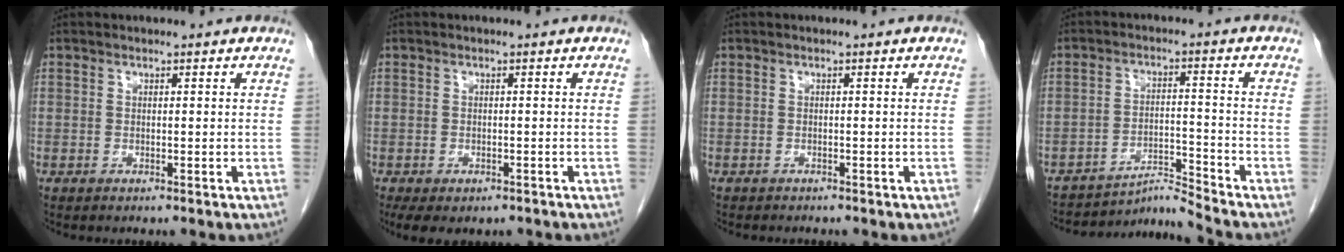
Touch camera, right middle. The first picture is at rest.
{"total": 6.2, "force": [-4.5, 3.0, 3.1], "torque": [-0.044, -0.008, -0.061]}
{"total": 2.3, "force": [-1.9, 0.8, 0.9], "torque": [-0.021, -0.004, -0.017]}
{"total": 5.8, "force": [-5.2, -2.3, -1.2], "torque": [0.008, 0.010, -0.084]}